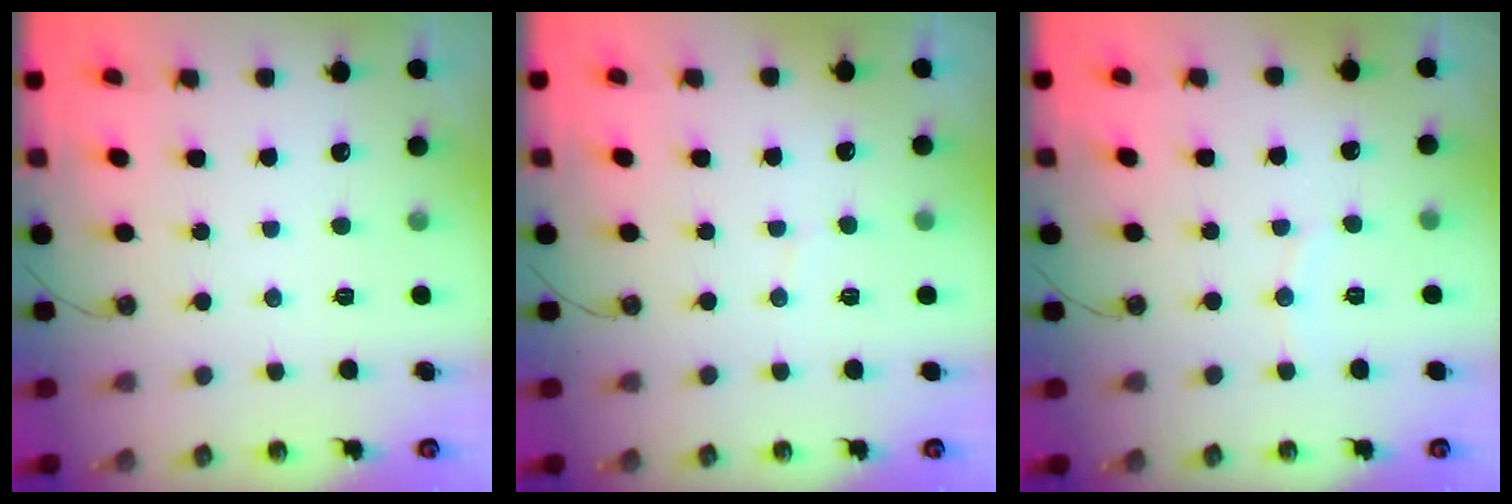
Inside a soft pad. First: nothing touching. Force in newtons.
{"total": 2.9, "press": 2.9, "slide": 0.3}
{"total": 4.1, "press": 4.0, "slide": 0.4}